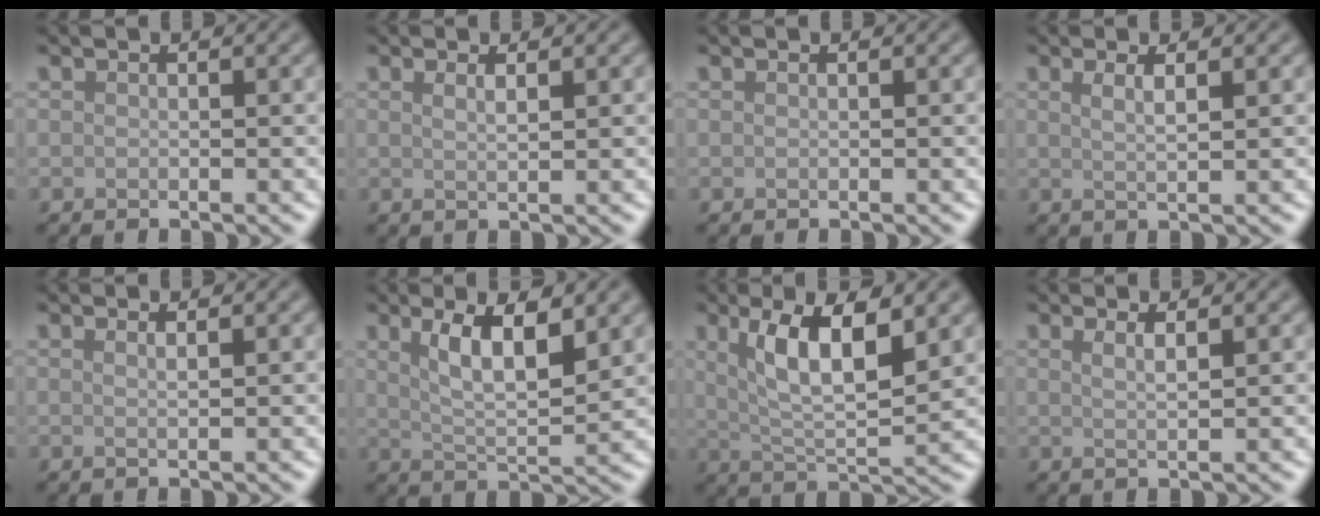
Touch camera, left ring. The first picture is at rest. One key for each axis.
{"total": 1.4, "fx": 0.6, "fy": 0.5, "fz": 1.2, "tx": -0.013, "ty": 0.001, "tz": 0.005}
{"total": 0.0}
{"total": 2.1, "fx": 0.7, "fy": 0.6, "fz": 1.8, "tx": -0.027, "ty": 0.004, "tz": 0.005}
{"total": 1.0, "fx": 0.4, "fy": 0.3, "fz": 0.8, "tx": -0.006, "ty": -0.001, "tz": 0.002}
{"total": 5.6, "fx": 2.2, "fy": 1.7, "fz": 4.8, "tx": -0.089, "ty": -0.006, "tz": 0.040}
{"total": 7.3, "fx": 2.4, "fy": 2.3, "fz": 6.5, "tx": -0.117, "ty": -0.003, "tz": 0.044}
{"total": 1.8, "fx": 0.8, "fy": 0.5, "fz": 1.5, "tx": -0.021, "ty": 0.003, "tz": 0.007}